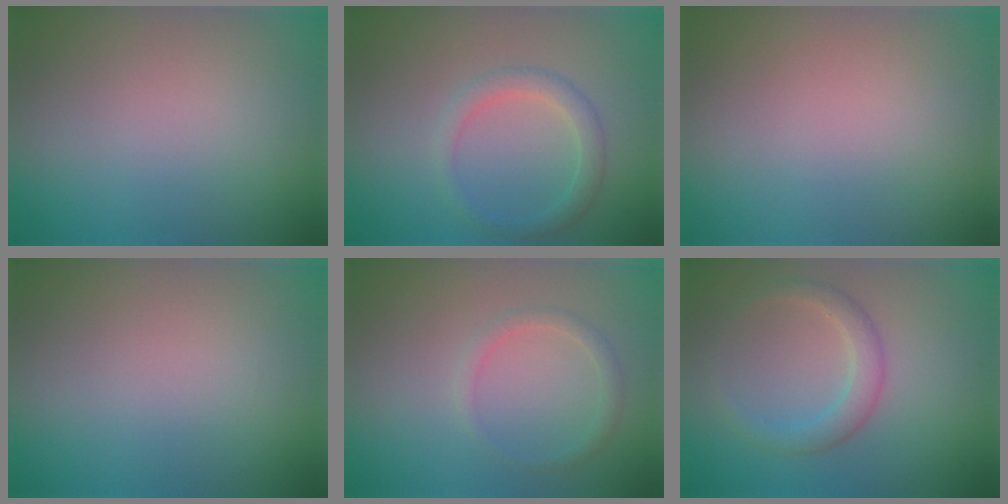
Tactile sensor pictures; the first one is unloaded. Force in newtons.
{"total": 2.2, "press": 2.2, "slide": 0.1}
{"total": 0.0}
{"total": 0.0}
{"total": 1.4, "press": 1.4, "slide": 0.1}
{"total": 2.5, "press": 2.5, "slide": 0.1}